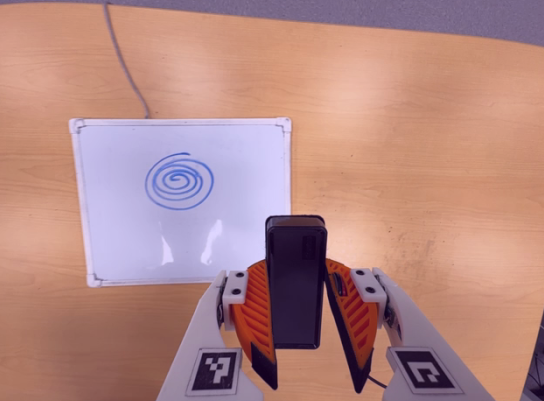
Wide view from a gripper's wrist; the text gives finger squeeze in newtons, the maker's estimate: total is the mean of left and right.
{"total": 4.9, "left": 4.2, "right": 5.6}